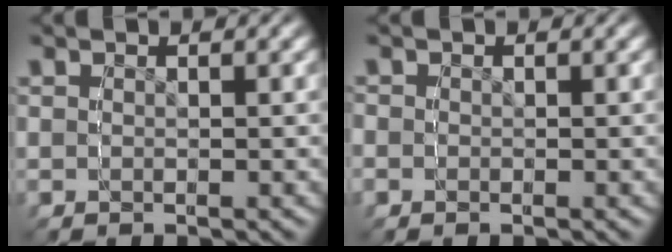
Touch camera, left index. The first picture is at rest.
{"total": 0.7, "force": [-0.4, 0.4, -0.5], "torque": [0.005, -0.009, -0.005]}